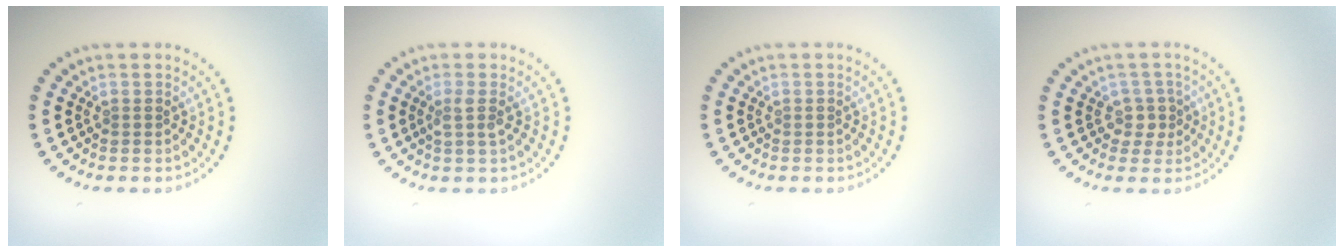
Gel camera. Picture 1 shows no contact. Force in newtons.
{"total": 1.4, "press": 1.1, "slide": 0.9}
{"total": 0.0}
{"total": 2.0, "press": 1.6, "slide": 1.2}